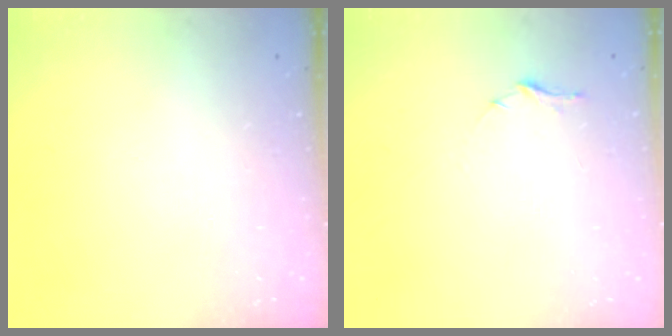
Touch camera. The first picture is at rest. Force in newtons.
{"total": 5.7, "press": 5.6, "slide": 0.6}